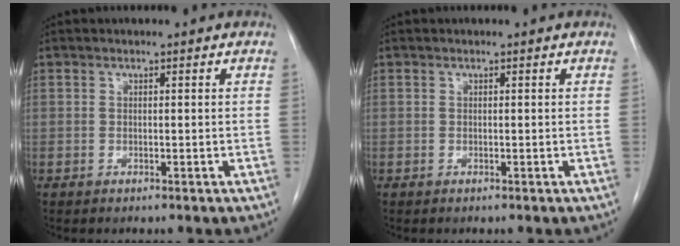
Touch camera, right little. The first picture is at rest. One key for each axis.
{"total": 0.0}